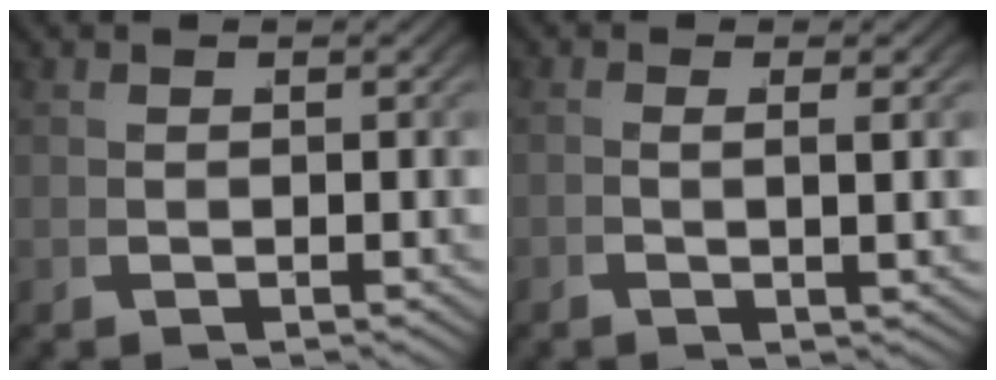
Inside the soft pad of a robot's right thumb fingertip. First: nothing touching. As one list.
[{"total": 1.2, "force": [0.1, -0.5, 1.0], "torque": [-0.011, 0.014, -0.002]}]